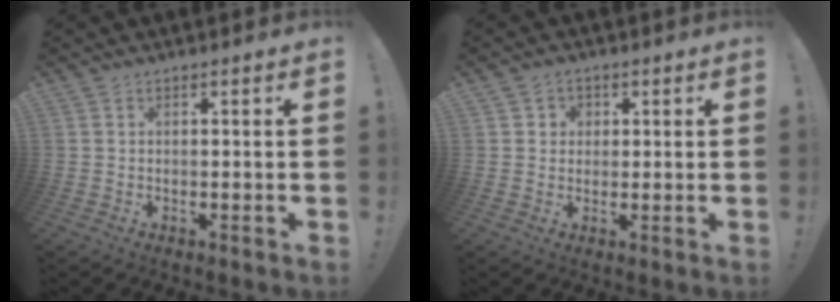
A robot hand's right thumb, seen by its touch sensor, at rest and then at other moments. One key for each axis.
{"total": 3.2, "fx": 0.7, "fy": 3.1, "fz": 0.7, "tx": -0.007, "ty": -0.002, "tz": 0.011}